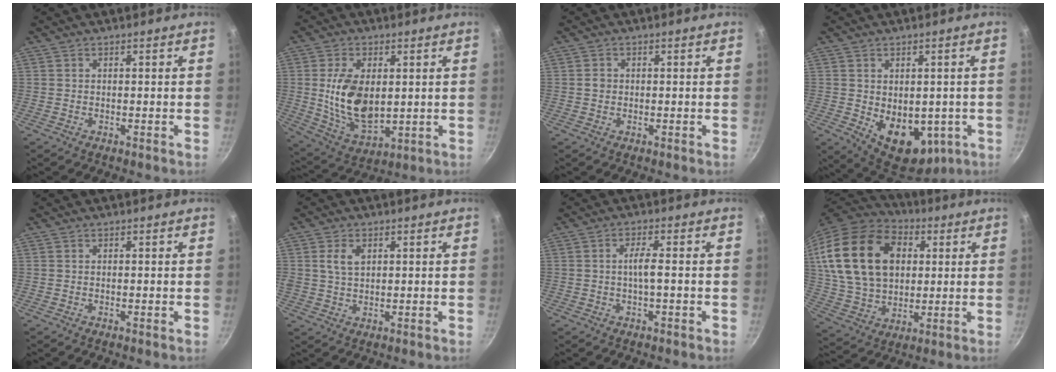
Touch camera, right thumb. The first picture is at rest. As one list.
[{"total": 13.8, "force": [1.3, 8.1, 11.1], "torque": [-0.193, -0.020, 0.037]}, {"total": 1.4, "force": [0.0, 1.2, 0.6], "torque": [-0.005, 0.007, -0.002]}, {"total": 12.9, "force": [-2.2, 8.6, 9.3], "torque": [-0.093, -0.020, -0.007]}, {"total": 0.0}, {"total": 4.2, "force": [1.3, 2.7, 3.0], "torque": [-0.048, -0.001, 0.026]}, {"total": 3.1, "force": [-0.5, 0.4, 3.1], "torque": [-0.064, 0.010, -0.011]}, {"total": 25.6, "force": [6.5, 17.7, 17.3], "torque": [-0.306, 0.001, 0.121]}]